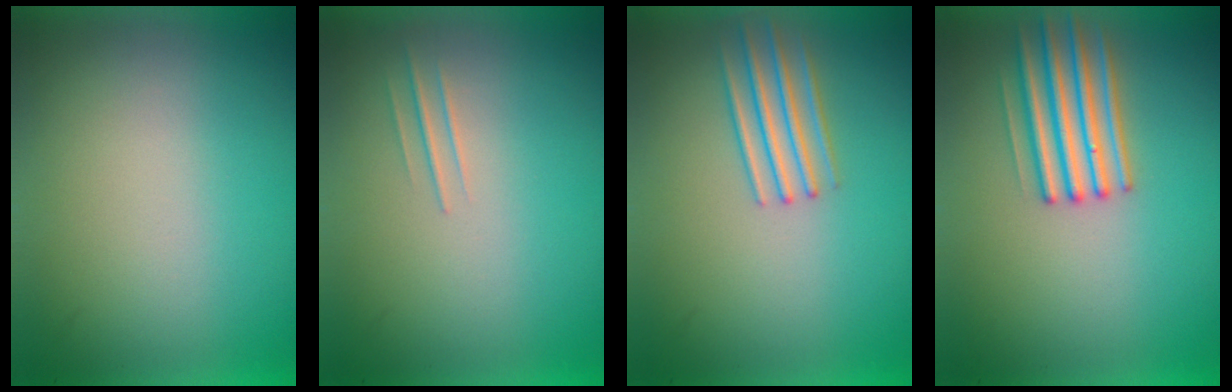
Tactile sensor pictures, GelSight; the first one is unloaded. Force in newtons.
{"total": 1.2}
{"total": 2.1}
{"total": 3.3}